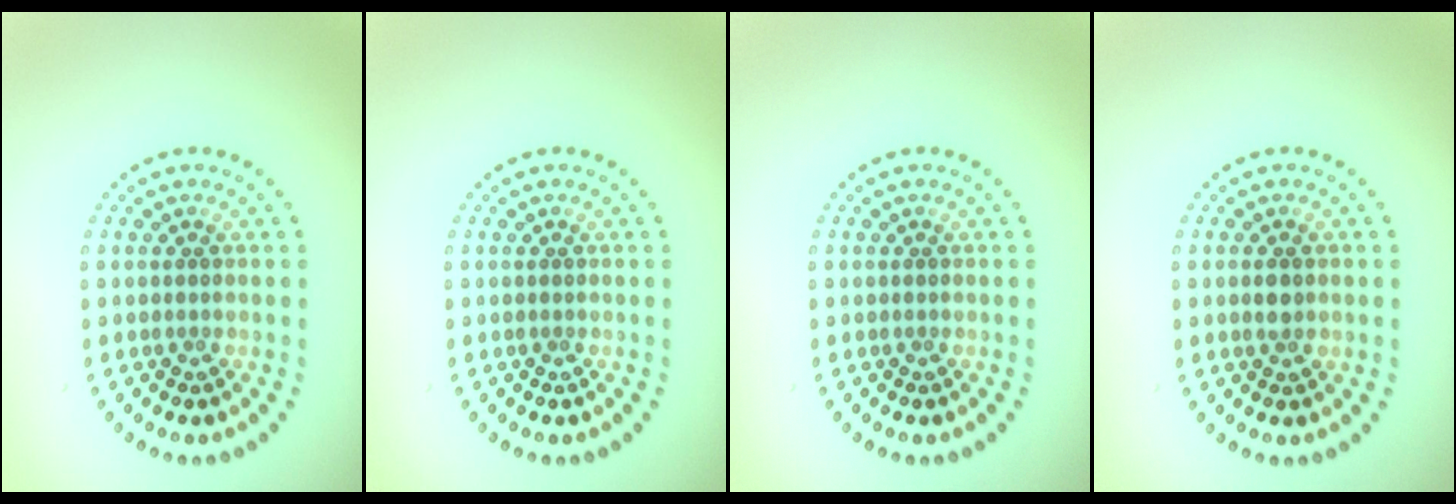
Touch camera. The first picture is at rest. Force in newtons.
{"total": 0.0}
{"total": 0.0}
{"total": 1.2, "press": 1.2, "slide": 0.2}